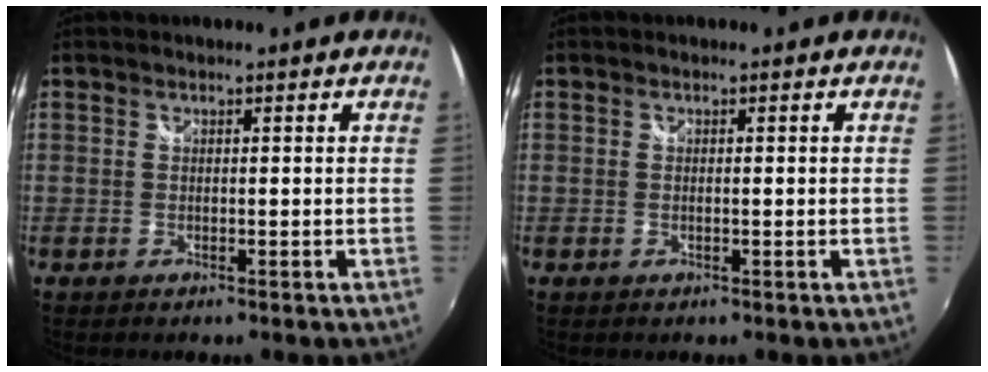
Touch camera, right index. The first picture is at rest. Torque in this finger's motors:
{"motor_torque": [-0.31, 0.18, -0.02, 0.00]}